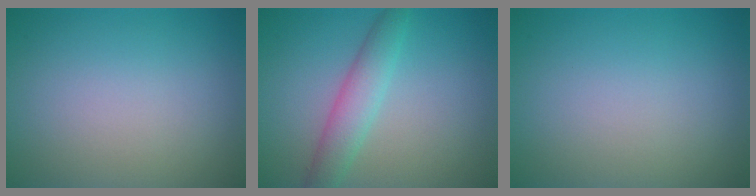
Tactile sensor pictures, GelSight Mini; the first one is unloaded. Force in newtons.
{"total": 3.2, "press": 3.2, "slide": 0.1}
{"total": 0.0}